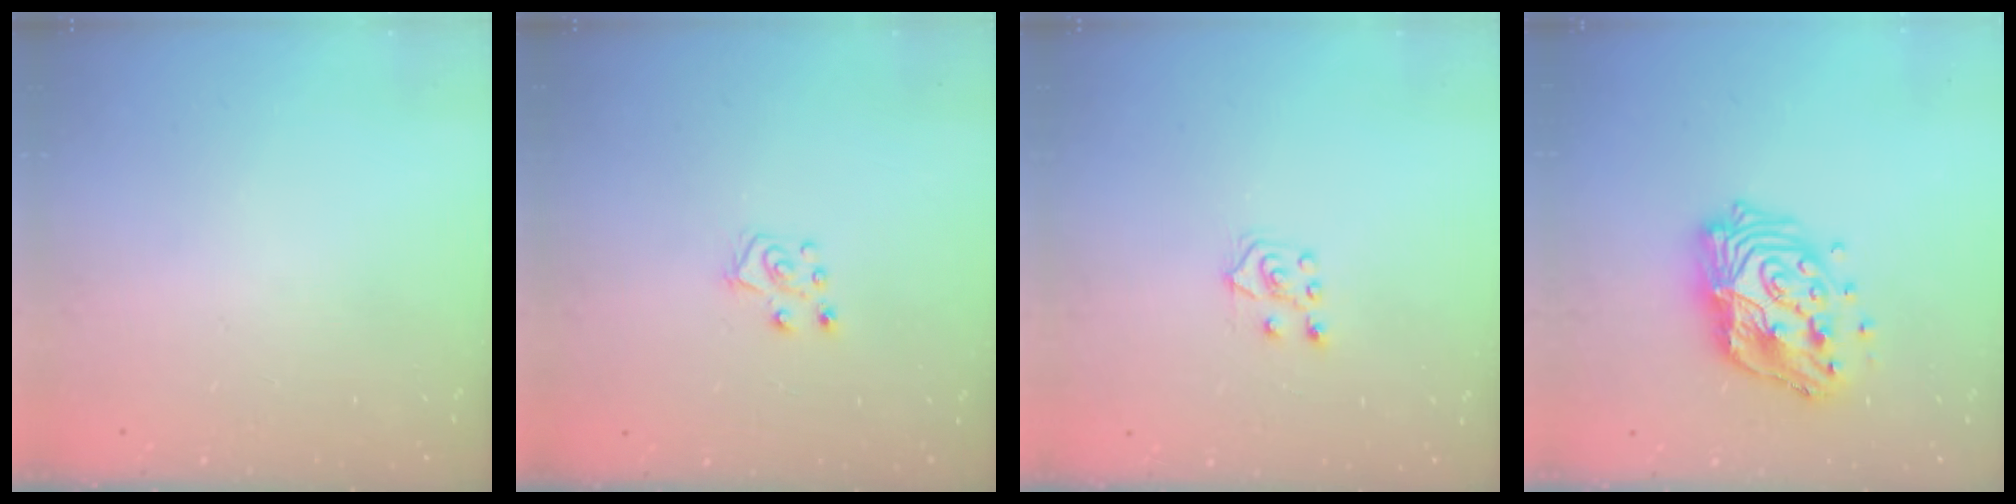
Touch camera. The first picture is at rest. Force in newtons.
{"total": 6.8, "press": 6.8, "slide": 0.4}
{"total": 6.0, "press": 6.0, "slide": 0.4}
{"total": 15.9, "press": 15.9, "slide": 1.1}